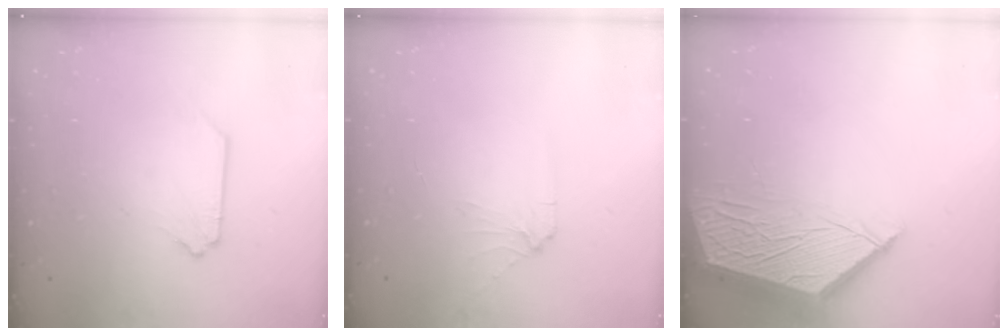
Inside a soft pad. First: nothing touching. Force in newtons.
{"total": 3.7, "press": 3.7, "slide": 0.6}
{"total": 6.7, "press": 6.7, "slide": 0.7}